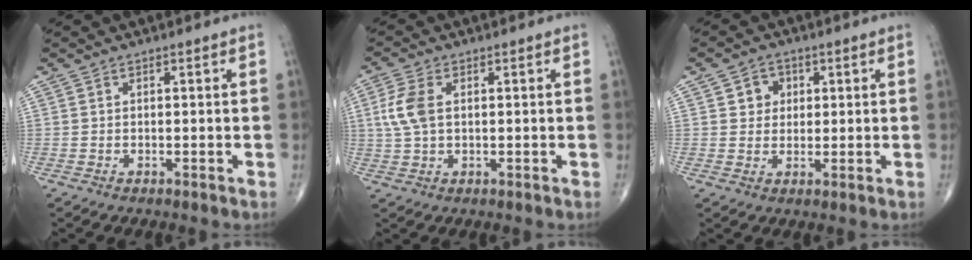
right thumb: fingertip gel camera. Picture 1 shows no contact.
{"total": 5.9, "force": [1.0, 3.3, 4.8], "torque": [-0.119, 0.007, 0.017]}
{"total": 4.2, "force": [1.3, 3.7, 1.6], "torque": [0.000, -0.001, 0.016]}